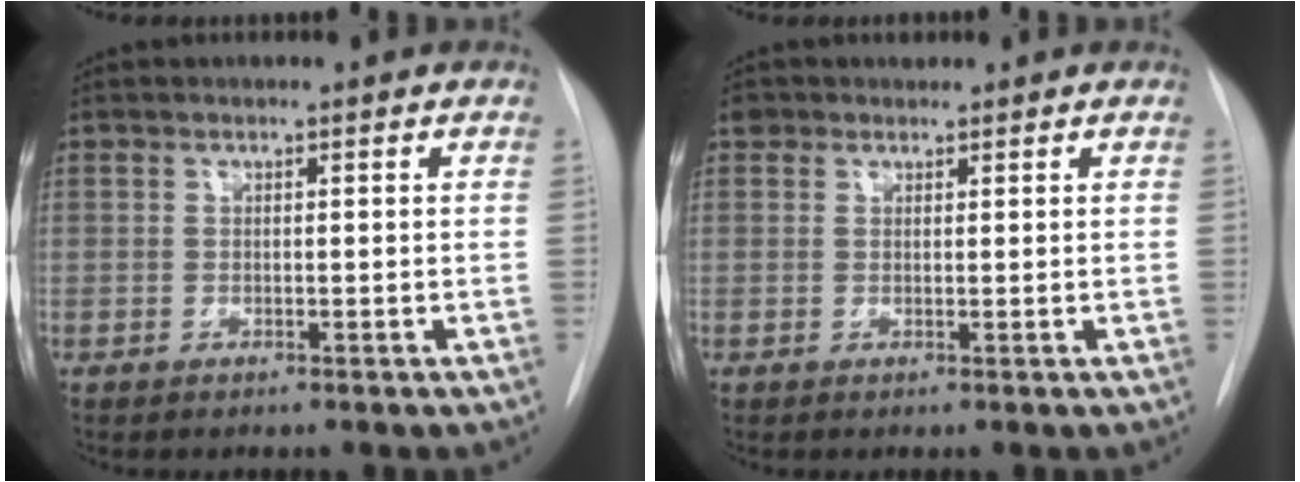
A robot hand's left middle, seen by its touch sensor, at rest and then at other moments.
{"total": 1.6, "force": [1.1, 1.1, 0.0], "torque": [0.002, 0.011, 0.014]}